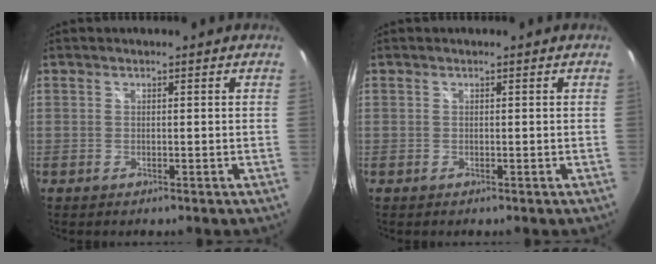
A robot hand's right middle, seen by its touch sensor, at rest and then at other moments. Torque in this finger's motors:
{"motor_torque": [-0.11, -0.12, -0.02, -0.01]}